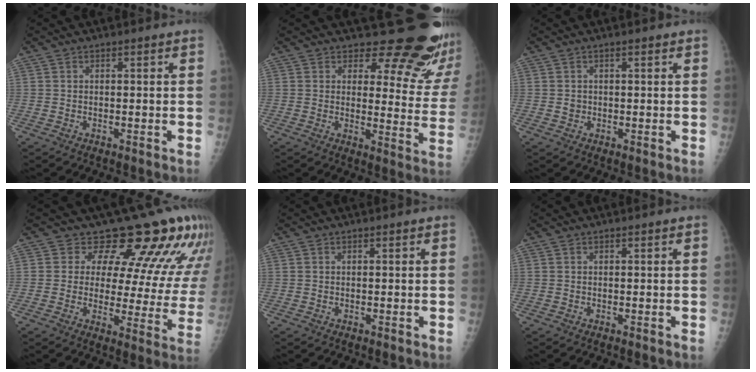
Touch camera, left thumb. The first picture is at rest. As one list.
[{"total": 16.8, "force": [14.9, 5.4, 5.4], "torque": [-0.013, -0.144, 0.162]}, {"total": 1.0, "force": [0.3, 0.9, 0.4], "torque": [0.002, 0.000, 0.005]}, {"total": 16.2, "force": [12.8, 6.4, 7.7], "torque": [-0.043, -0.077, 0.137]}, {"total": 0.0}, {"total": 0.0}]